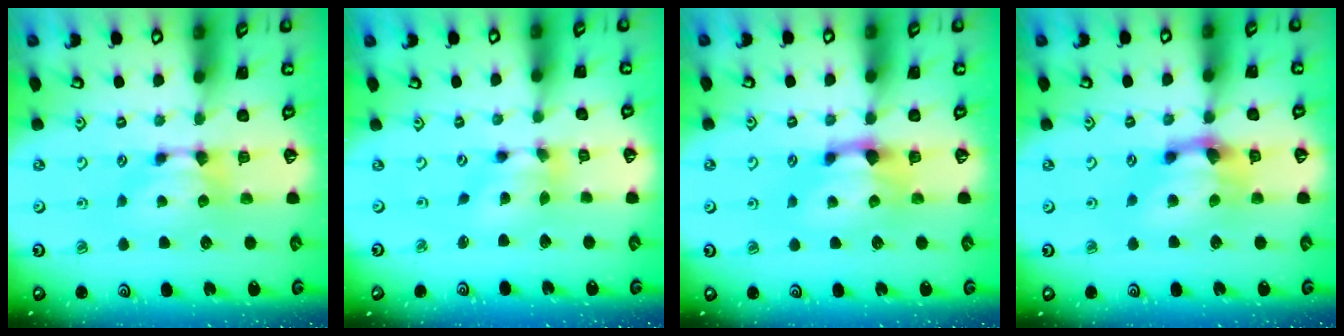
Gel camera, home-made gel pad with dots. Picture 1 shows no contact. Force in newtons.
{"total": 4.9, "press": 4.5, "slide": 1.9}
{"total": 1.6, "press": 1.0, "slide": 1.3}
{"total": 4.2, "press": 3.8, "slide": 1.8}